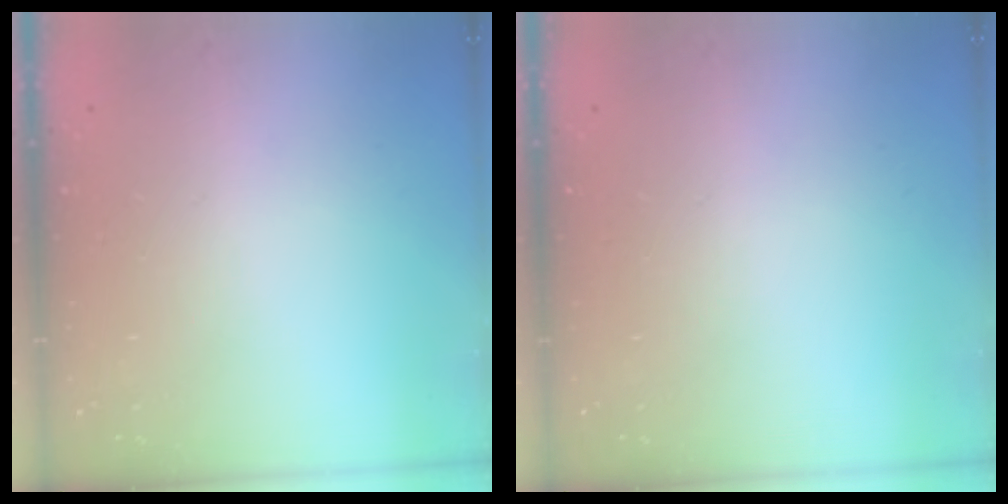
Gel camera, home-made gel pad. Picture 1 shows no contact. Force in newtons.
{"total": 0.0}